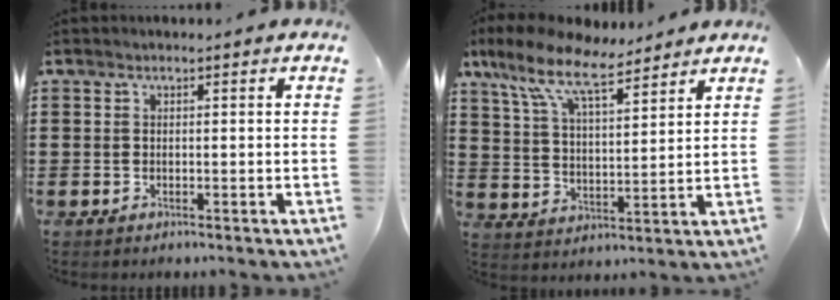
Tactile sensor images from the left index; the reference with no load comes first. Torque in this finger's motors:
{"motor_torque": [2.03, -0.11, 0.48, 0.21]}